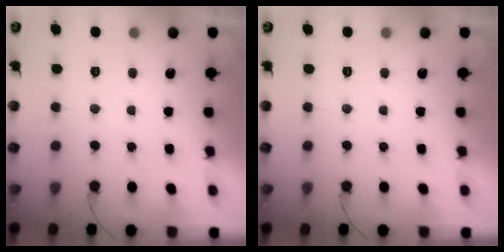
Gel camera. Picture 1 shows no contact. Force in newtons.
{"total": 0.0}